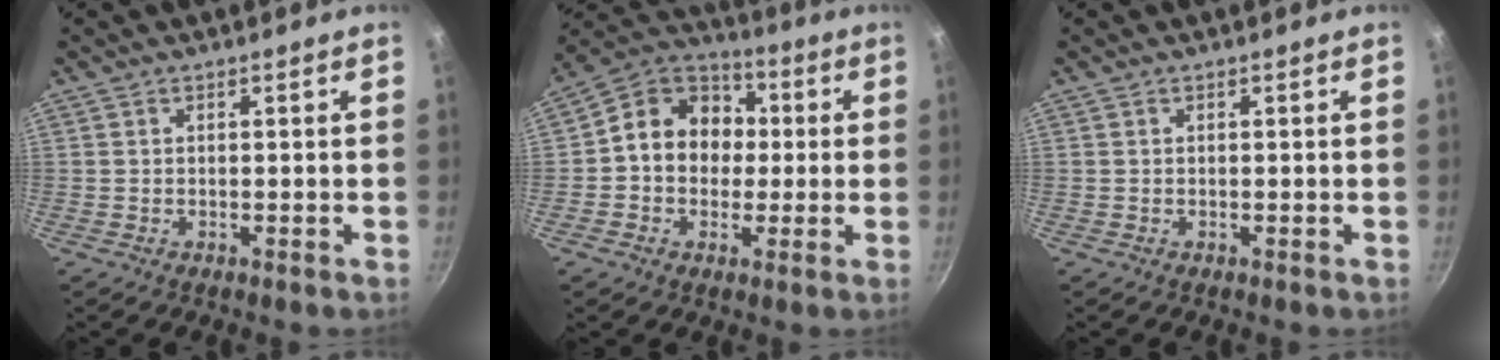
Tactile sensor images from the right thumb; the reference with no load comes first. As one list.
[{"total": 13.3, "force": [0.6, 11.2, 7.0], "torque": [-0.067, 0.031, -0.011]}, {"total": 0.0}]